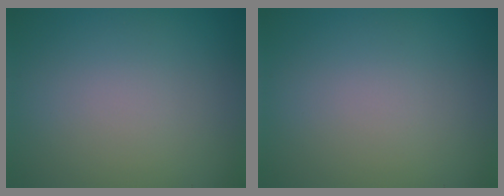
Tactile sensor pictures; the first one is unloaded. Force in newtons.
{"total": 0.0}